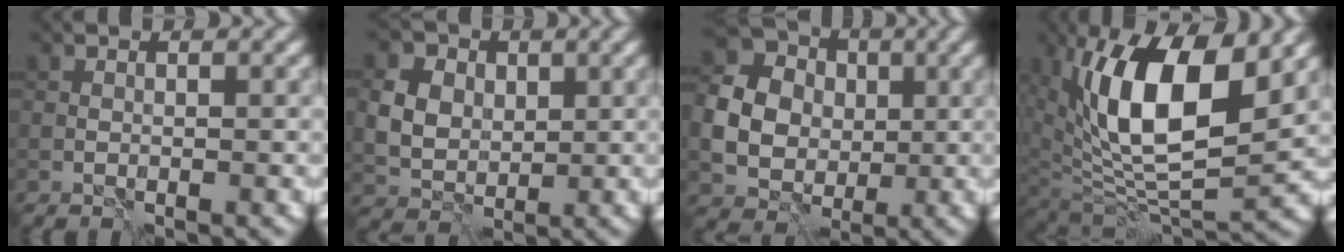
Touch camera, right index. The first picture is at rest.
{"total": 8.1, "force": [3.1, 6.4, 3.8], "torque": [-0.084, 0.028, 0.047]}
{"total": 7.7, "force": [0.5, 6.9, 3.3], "torque": [-0.085, 0.006, 0.001]}
{"total": 11.6, "force": [4.2, 5.1, 9.5], "torque": [-0.162, -0.002, 0.074]}